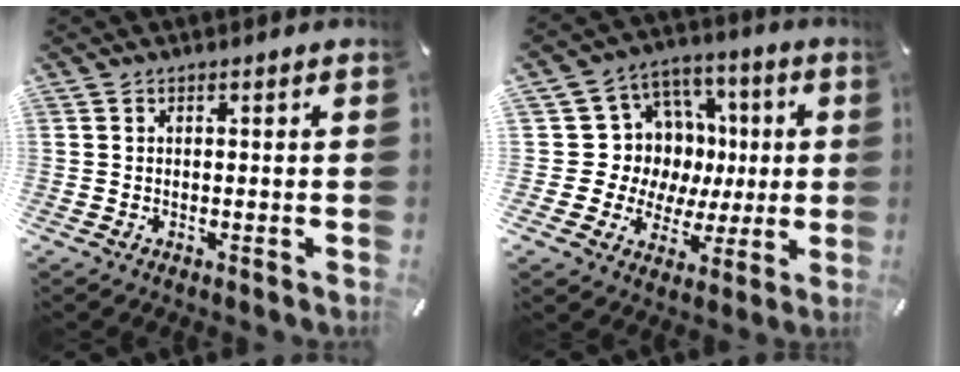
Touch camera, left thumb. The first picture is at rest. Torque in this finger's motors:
{"motor_torque": [0.13, 0.12, 0.09, 0.38, -0.11]}